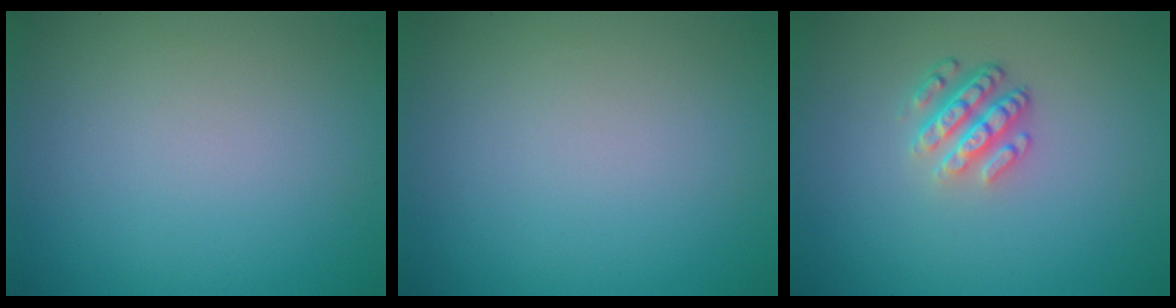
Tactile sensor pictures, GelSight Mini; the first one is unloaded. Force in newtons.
{"total": 0.0}
{"total": 3.6, "press": 2.6, "slide": 2.5}